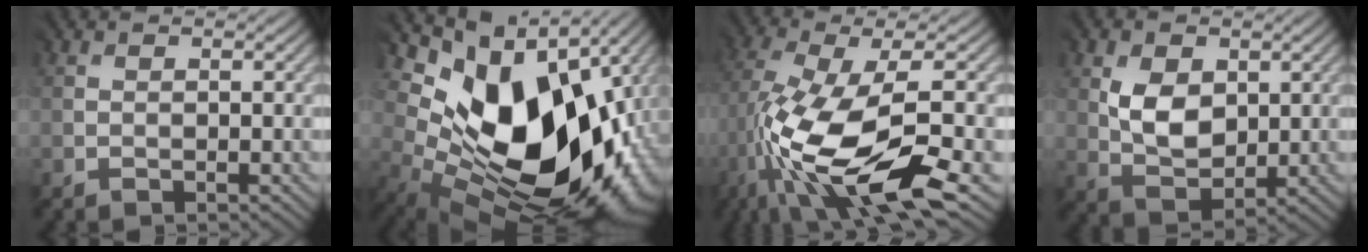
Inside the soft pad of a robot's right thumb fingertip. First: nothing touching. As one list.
[{"total": 16.5, "force": [2.0, 11.0, 12.2], "torque": [-0.188, -0.028, 0.066]}, {"total": 13.6, "force": [-4.3, 4.9, 12.0], "torque": [-0.254, -0.010, -0.069]}, {"total": 5.3, "force": [2.0, 3.8, 3.1], "torque": [-0.063, 0.001, 0.040]}]